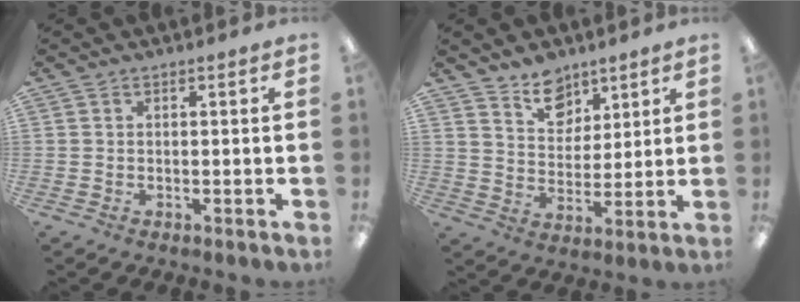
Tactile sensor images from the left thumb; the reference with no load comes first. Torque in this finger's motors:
{"motor_torque": [-0.12, -0.14, 0.07, -0.05, -0.01]}